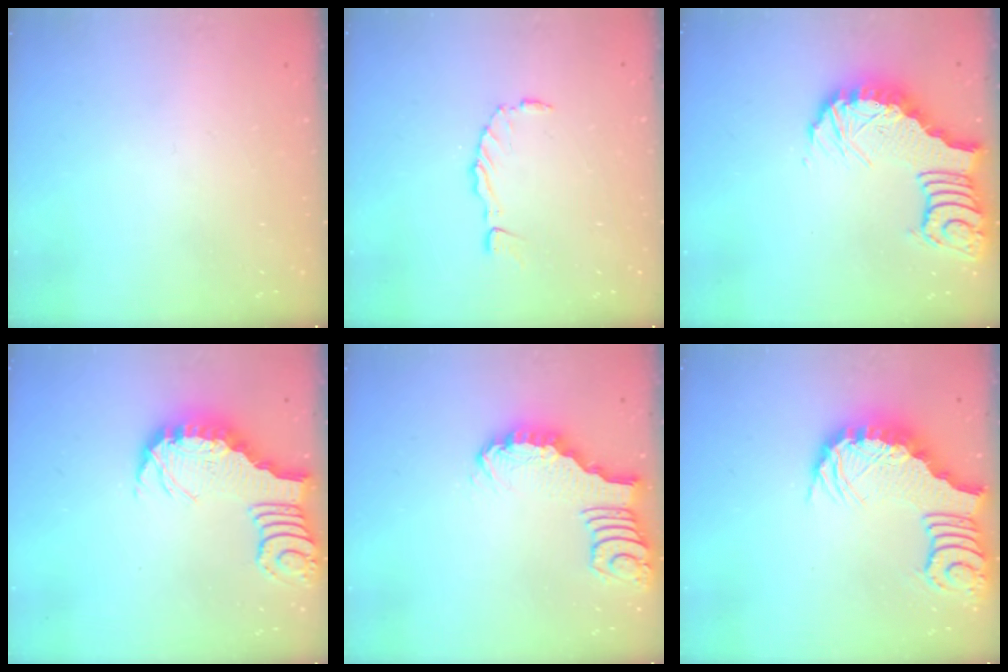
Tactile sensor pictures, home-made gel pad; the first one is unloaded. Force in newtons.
{"total": 1.2, "press": 1.2, "slide": 0.3}
{"total": 6.1, "press": 6.1, "slide": 0.7}
{"total": 3.1, "press": 3.0, "slide": 0.5}
{"total": 2.8, "press": 2.8, "slide": 0.4}
{"total": 3.9, "press": 3.8, "slide": 0.7}